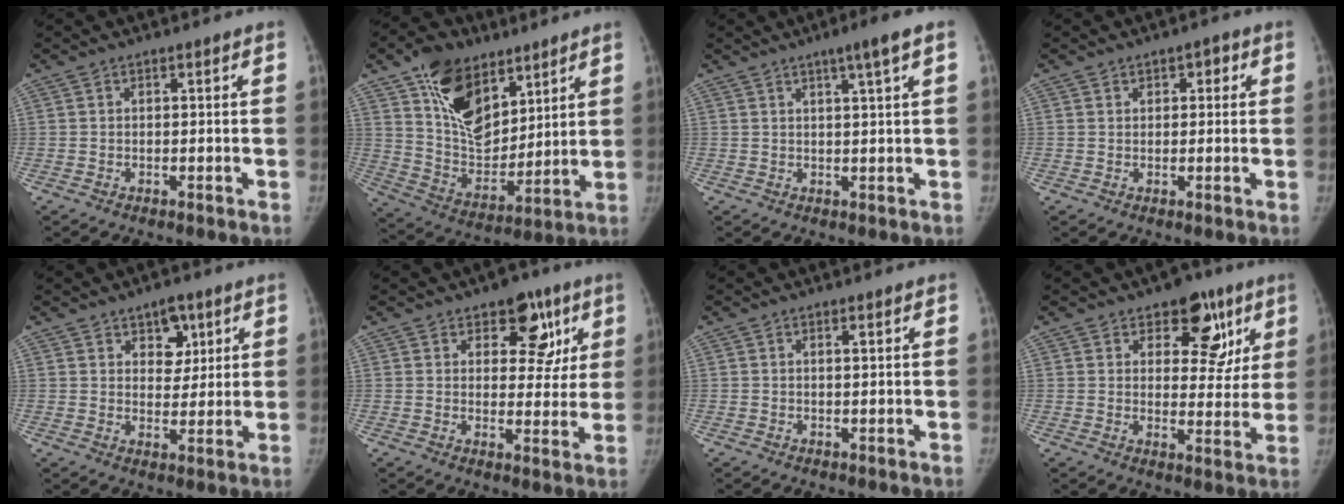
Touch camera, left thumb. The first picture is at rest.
{"total": 18.5, "force": [10.3, 11.3, 10.5], "torque": [-0.133, -0.048, 0.193]}
{"total": 4.7, "force": [2.5, -0.3, 4.0], "torque": [-0.064, -0.006, 0.038]}
{"total": 2.7, "force": [1.2, 2.0, 1.5], "torque": [0.001, -0.002, 0.014]}
{"total": 6.4, "force": [3.3, 4.1, 3.6], "torque": [-0.017, -0.018, 0.048]}
{"total": 10.4, "force": [5.3, 6.3, 6.4], "torque": [-0.030, -0.018, 0.067]}
{"total": 0.7, "force": [0.3, 0.1, 0.7], "torque": [-0.011, 0.000, 0.006]}
{"total": 11.9, "force": [6.3, 7.0, 7.3], "torque": [-0.038, -0.025, 0.083]}